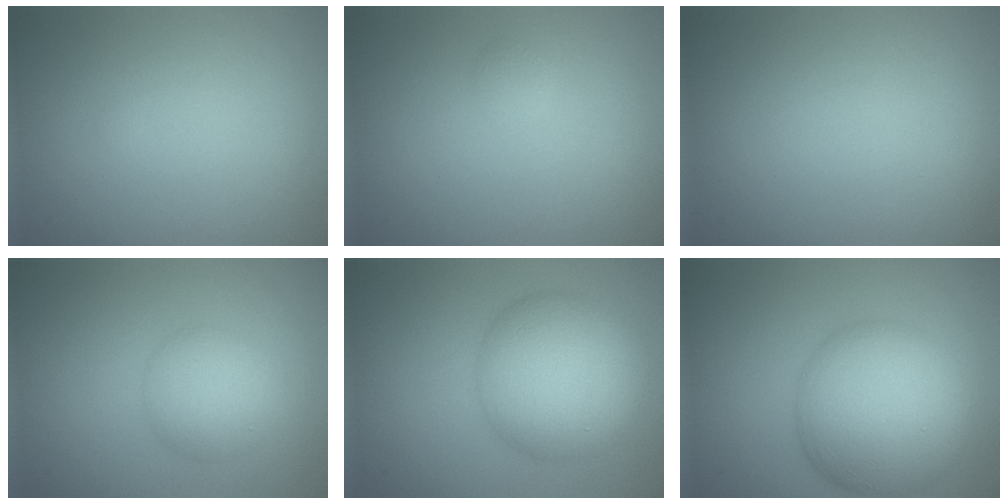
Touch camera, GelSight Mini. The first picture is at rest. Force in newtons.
{"total": 0.7, "press": 0.7, "slide": 0.0}
{"total": 0.0}
{"total": 4.0, "press": 4.0, "slide": 0.1}
{"total": 9.2, "press": 9.2, "slide": 0.2}
{"total": 11.1, "press": 11.1, "slide": 0.2}